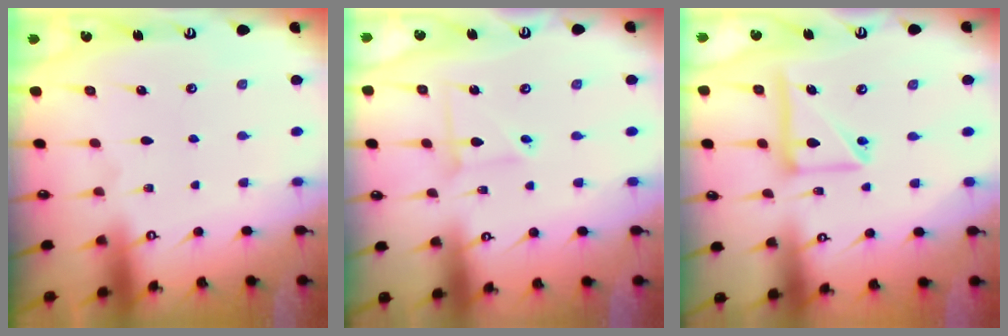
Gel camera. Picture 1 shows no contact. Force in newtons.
{"total": 3.4, "press": 3.4, "slide": 0.3}
{"total": 13.8, "press": 13.6, "slide": 2.2}